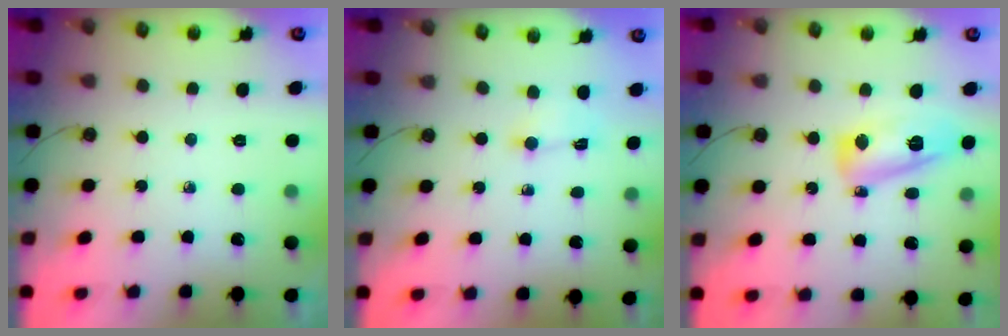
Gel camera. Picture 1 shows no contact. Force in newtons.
{"total": 1.5, "press": 1.3, "slide": 0.7}
{"total": 13.0, "press": 13.0, "slide": 1.1}